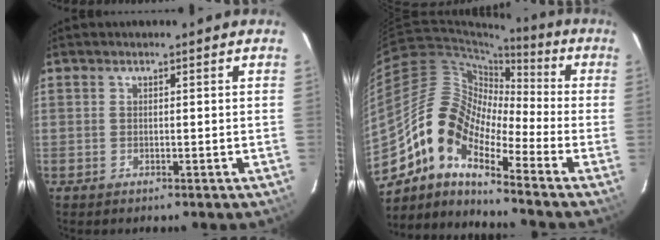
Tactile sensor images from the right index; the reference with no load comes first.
{"total": 12.7, "force": [-7.8, 4.6, 8.9], "torque": [-0.141, 0.011, -0.167]}